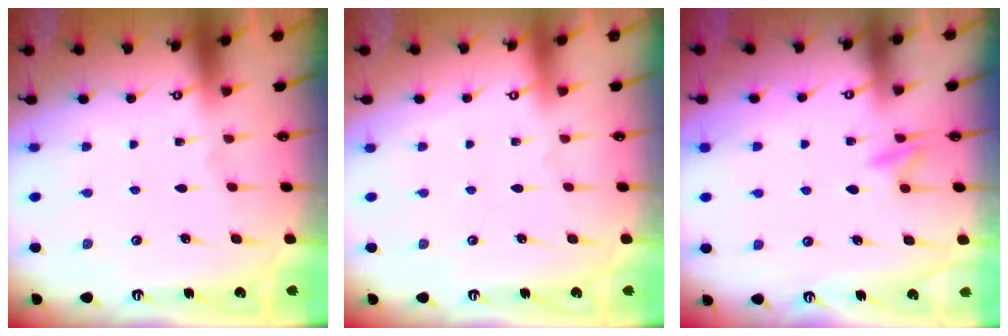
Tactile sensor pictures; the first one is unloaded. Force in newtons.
{"total": 3.8, "press": 3.8, "slide": 0.1}
{"total": 7.2, "press": 7.1, "slide": 0.6}